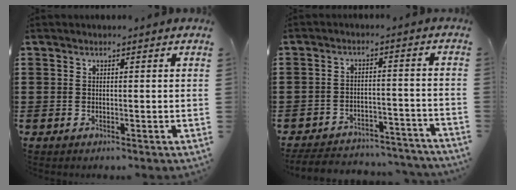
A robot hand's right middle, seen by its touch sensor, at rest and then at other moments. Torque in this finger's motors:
{"motor_torque": [0.56, -0.53, 0.28, 0.05]}